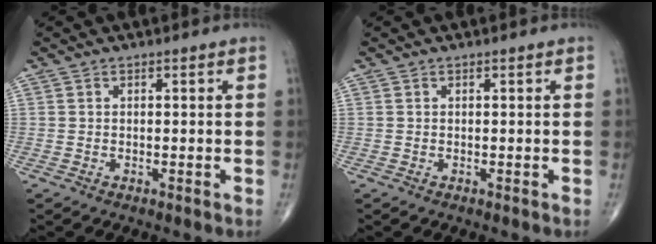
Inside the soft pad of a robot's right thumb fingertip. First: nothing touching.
{"total": 0.0}